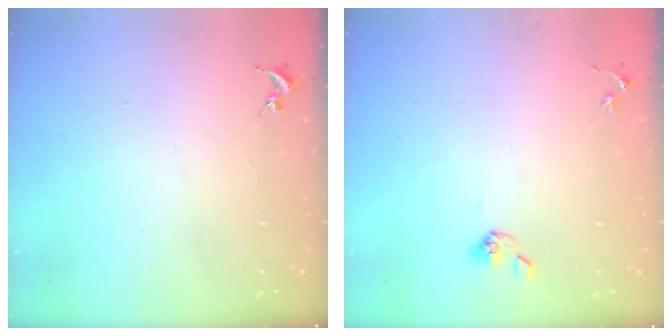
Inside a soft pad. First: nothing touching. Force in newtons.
{"total": 5.8, "press": 5.5, "slide": 1.8}